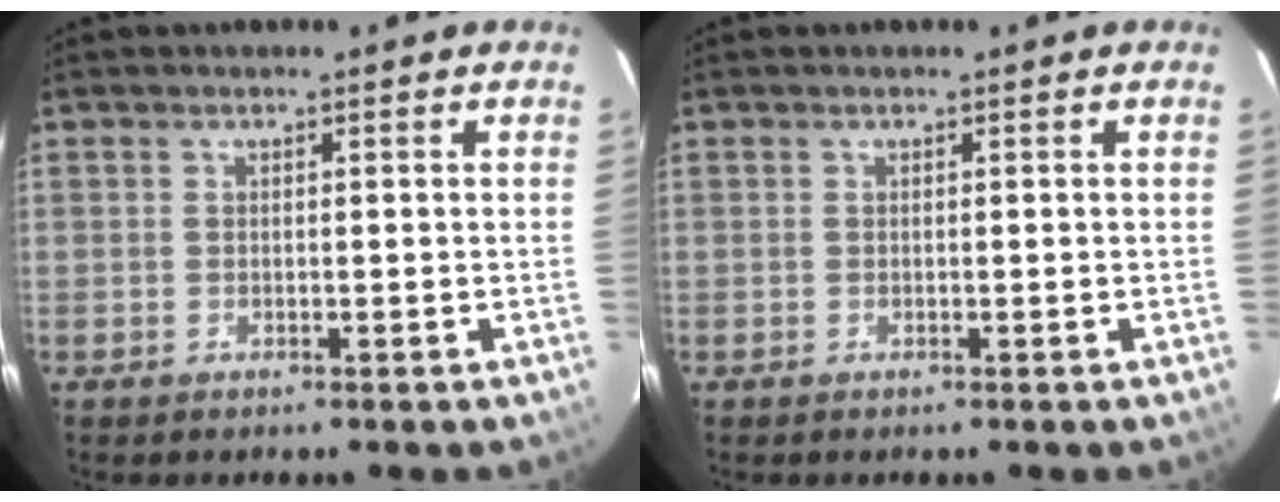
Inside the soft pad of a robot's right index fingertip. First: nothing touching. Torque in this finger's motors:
{"motor_torque": [0.01, 0.01, 0.00, 0.00]}